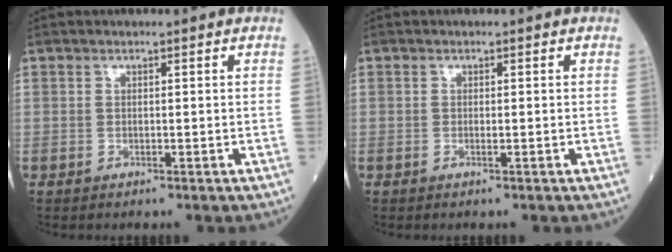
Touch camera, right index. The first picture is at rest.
{"total": 0.6, "force": [-0.2, 0.0, 0.6], "torque": [-0.014, -0.001, -0.002]}